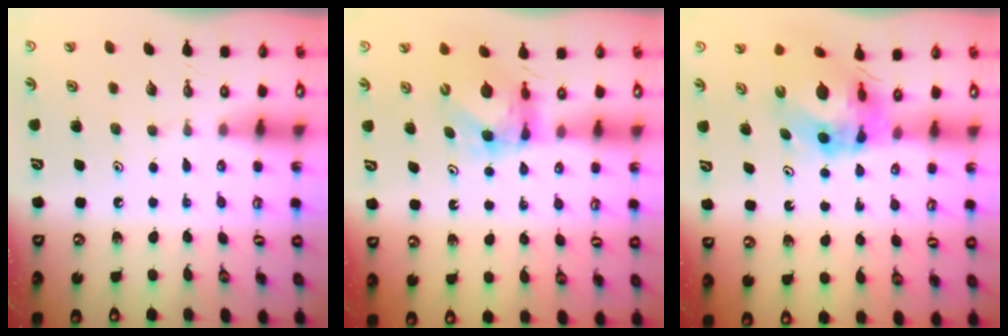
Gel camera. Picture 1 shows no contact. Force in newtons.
{"total": 5.4, "press": 5.4, "slide": 0.5}
{"total": 8.2, "press": 8.1, "slide": 1.1}